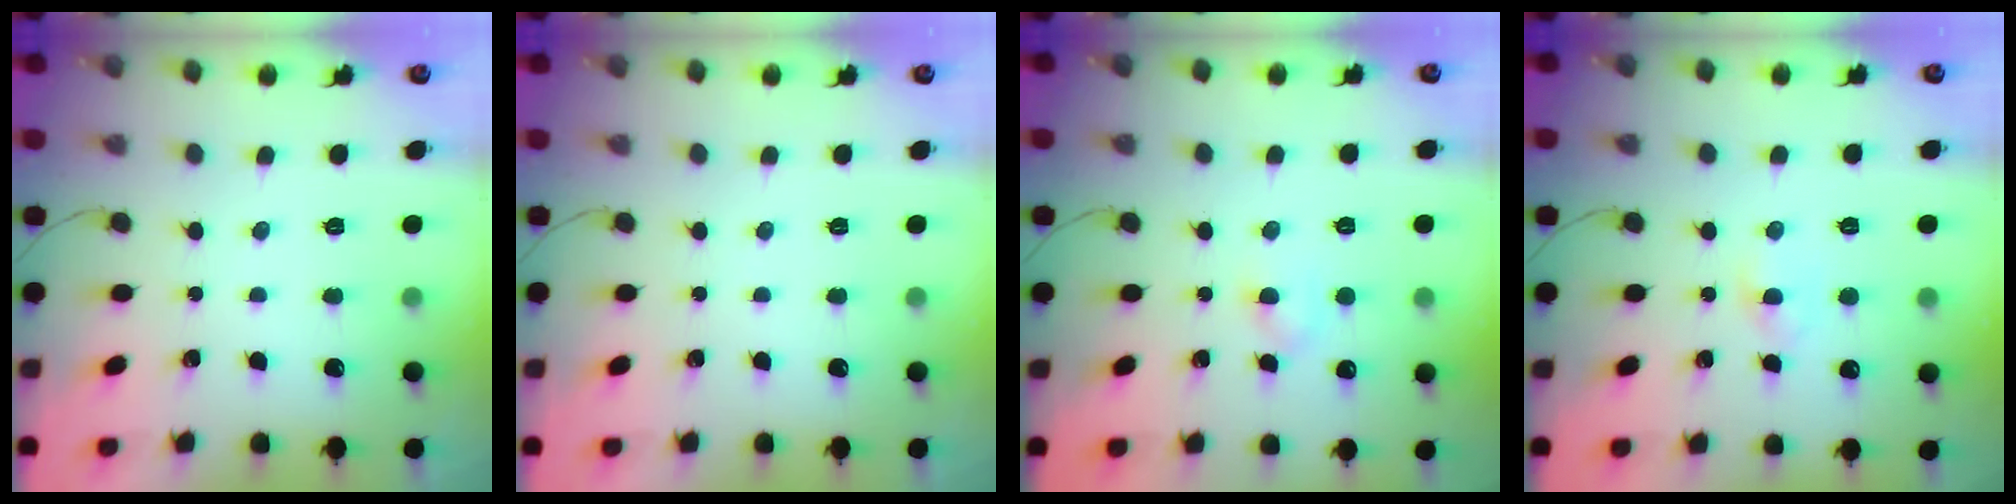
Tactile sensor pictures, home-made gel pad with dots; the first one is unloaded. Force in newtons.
{"total": 0.0}
{"total": 3.1, "press": 2.9, "slide": 1.1}
{"total": 3.1, "press": 2.9, "slide": 0.9}